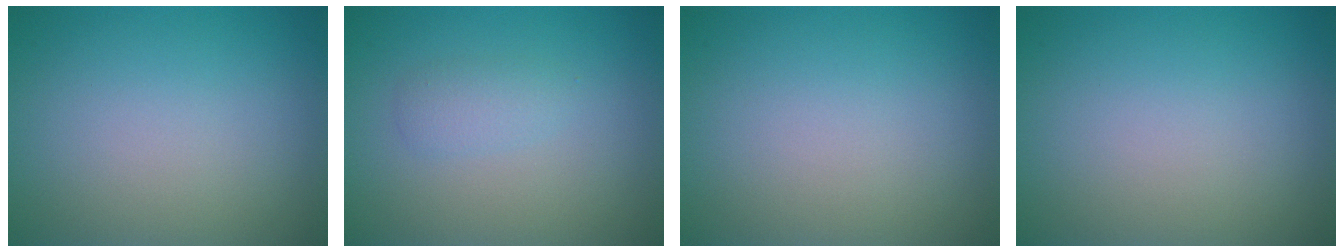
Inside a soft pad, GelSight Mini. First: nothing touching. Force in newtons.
{"total": 1.4, "press": 1.4, "slide": 0.0}
{"total": 0.0}
{"total": 0.0}